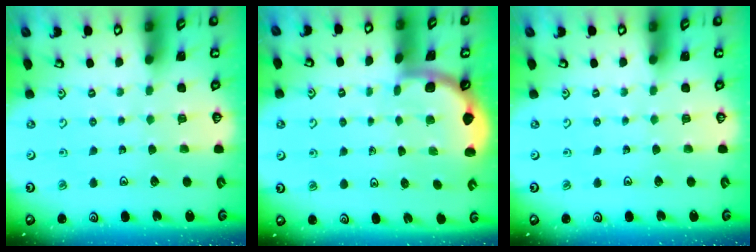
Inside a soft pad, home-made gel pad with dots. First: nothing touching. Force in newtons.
{"total": 1.8, "press": 1.8, "slide": 0.0}
{"total": 0.0}